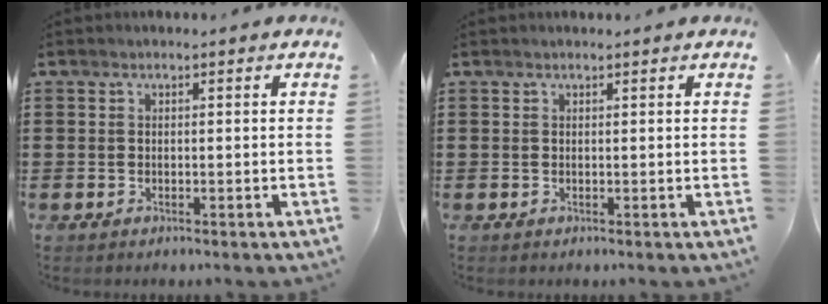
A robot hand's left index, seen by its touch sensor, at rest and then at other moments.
{"total": 0.0}